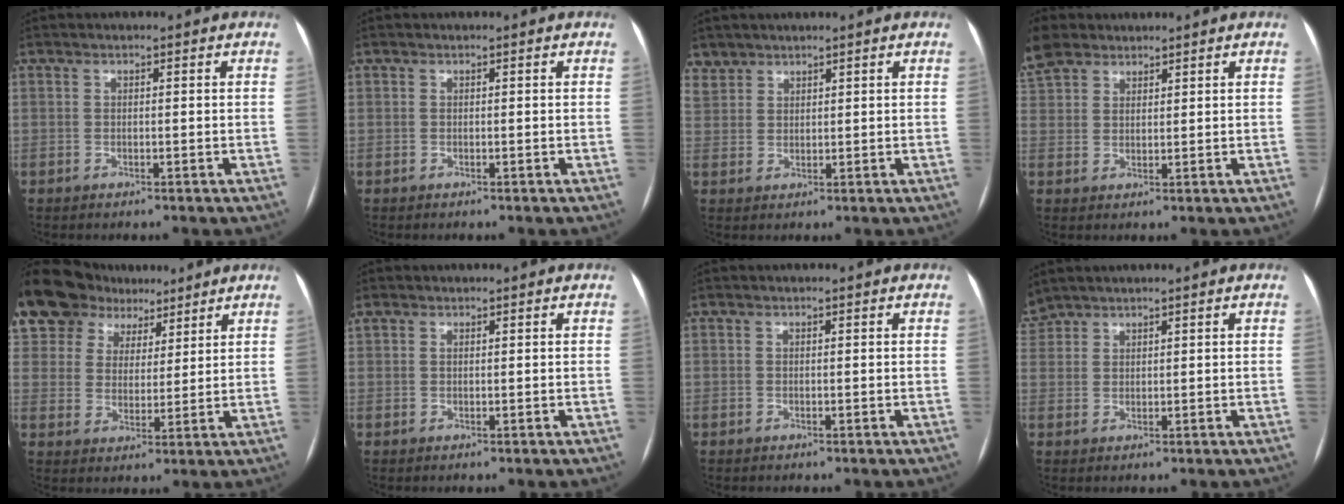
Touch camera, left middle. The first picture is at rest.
{"total": 0.0}
{"total": 3.5, "force": [2.8, 2.1, -0.3], "torque": [0.015, 0.006, 0.055]}
{"total": 6.3, "force": [5.3, 2.9, 1.8], "torque": [-0.078, 0.018, 0.119]}
{"total": 15.3, "force": [11.4, 9.2, 4.4], "torque": [-0.133, 0.039, 0.214]}
{"total": 1.6, "force": [-0.3, -1.3, -0.8], "torque": [-0.003, 0.004, 0.005]}
{"total": 0.0}
{"total": 3.2, "force": [3.0, 1.0, 0.1], "torque": [-0.011, 0.016, 0.063]}